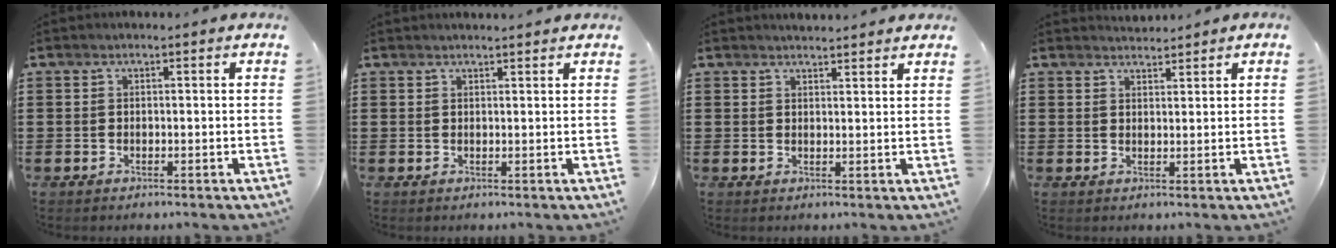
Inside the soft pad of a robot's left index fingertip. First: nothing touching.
{"total": 1.0, "force": [1.0, 0.0, 0.1], "torque": [-0.003, -0.002, 0.019]}
{"total": 1.9, "force": [1.9, 0.0, 0.1], "torque": [-0.007, 0.000, 0.037]}
{"total": 1.8, "force": [1.8, 0.2, 0.0], "torque": [-0.006, 0.002, 0.035]}